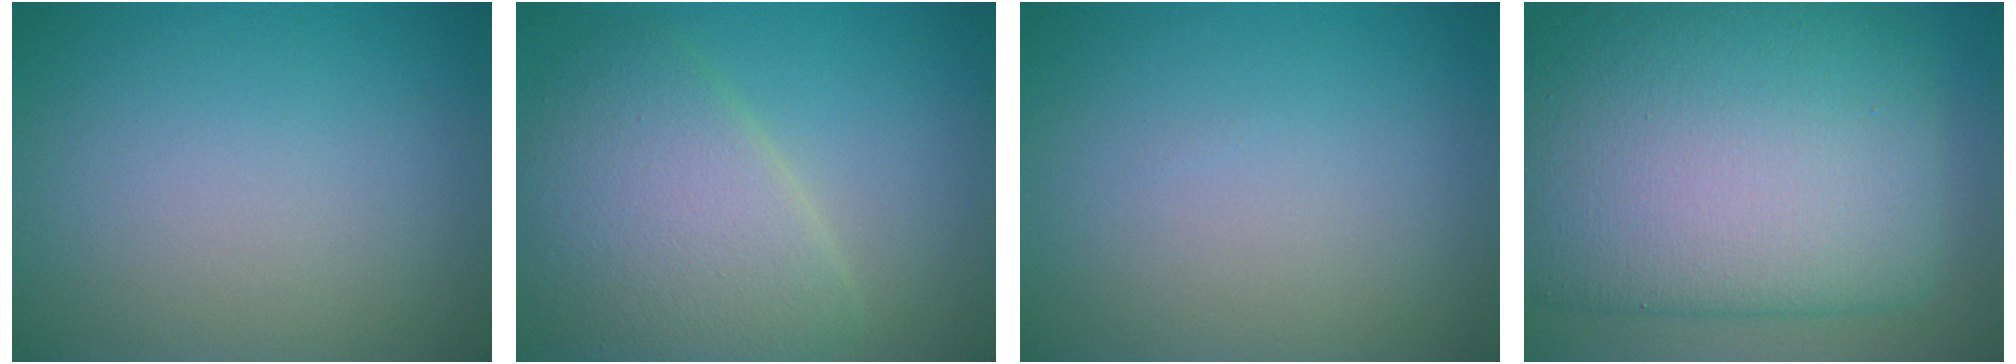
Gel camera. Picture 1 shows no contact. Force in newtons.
{"total": 6.8, "press": 6.8, "slide": 0.2}
{"total": 0.0}
{"total": 15.1, "press": 15.1, "slide": 0.4}